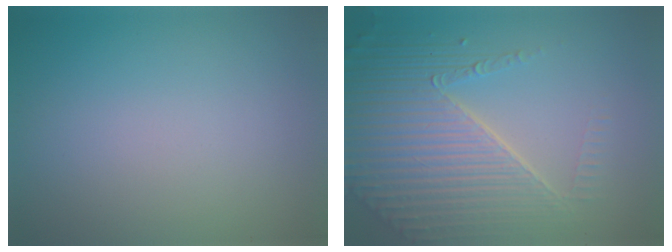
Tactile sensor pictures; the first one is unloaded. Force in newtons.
{"total": 7.9, "press": 5.5, "slide": 5.7}